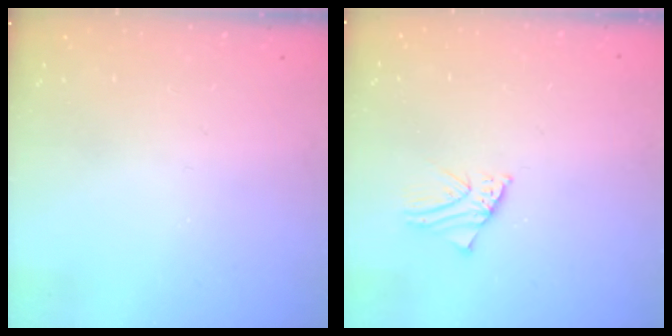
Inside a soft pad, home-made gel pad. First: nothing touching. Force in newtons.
{"total": 1.7, "press": 1.7, "slide": 0.2}